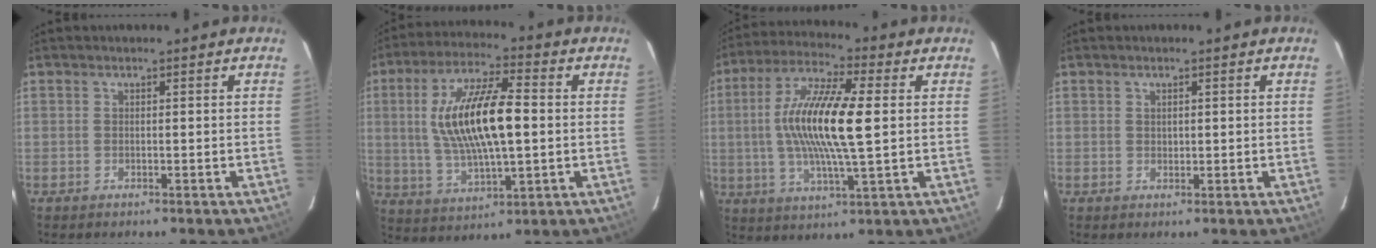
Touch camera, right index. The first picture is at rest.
{"total": 16.7, "force": [1.3, 5.6, 15.7], "torque": [-0.299, 0.009, 0.030]}
{"total": 15.9, "force": [1.2, 3.1, 15.6], "torque": [-0.300, 0.007, 0.015]}
{"total": 1.0, "force": [0.5, 0.8, 0.5], "torque": [-0.005, 0.003, 0.010]}